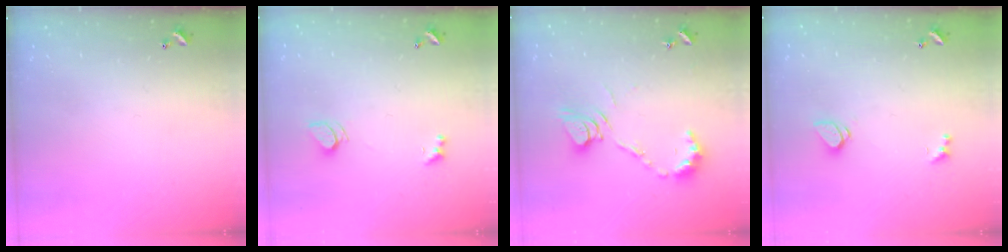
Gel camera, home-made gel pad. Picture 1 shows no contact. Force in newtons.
{"total": 2.5, "press": 2.4, "slide": 0.6}
{"total": 9.3, "press": 9.3, "slide": 0.3}
{"total": 1.3, "press": 1.2, "slide": 0.4}